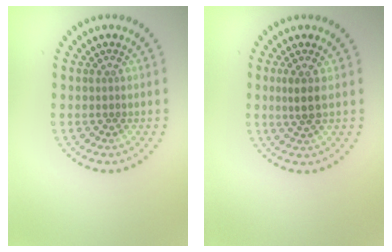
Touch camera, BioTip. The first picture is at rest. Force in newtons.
{"total": 1.9, "press": 1.5, "slide": 1.1}